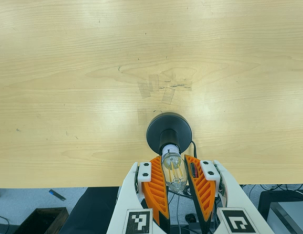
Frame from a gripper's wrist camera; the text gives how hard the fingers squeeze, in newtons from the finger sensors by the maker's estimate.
{"total": 12.8, "left": 12.9, "right": 12.8}